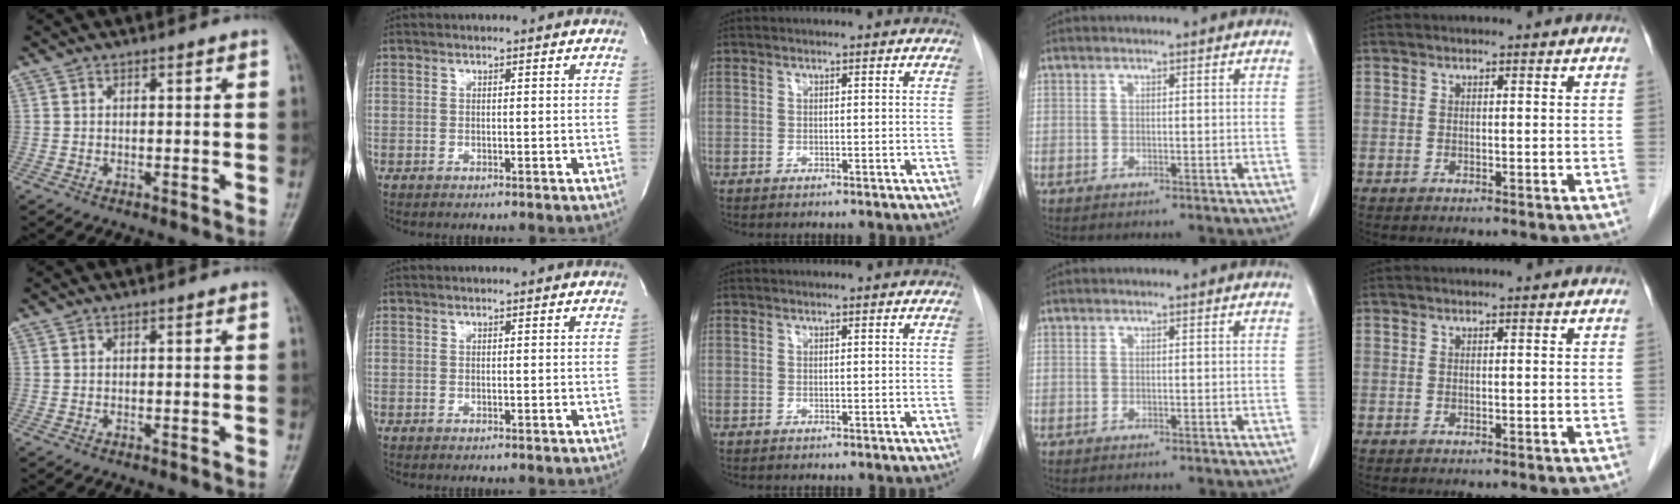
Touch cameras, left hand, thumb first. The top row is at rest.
{}